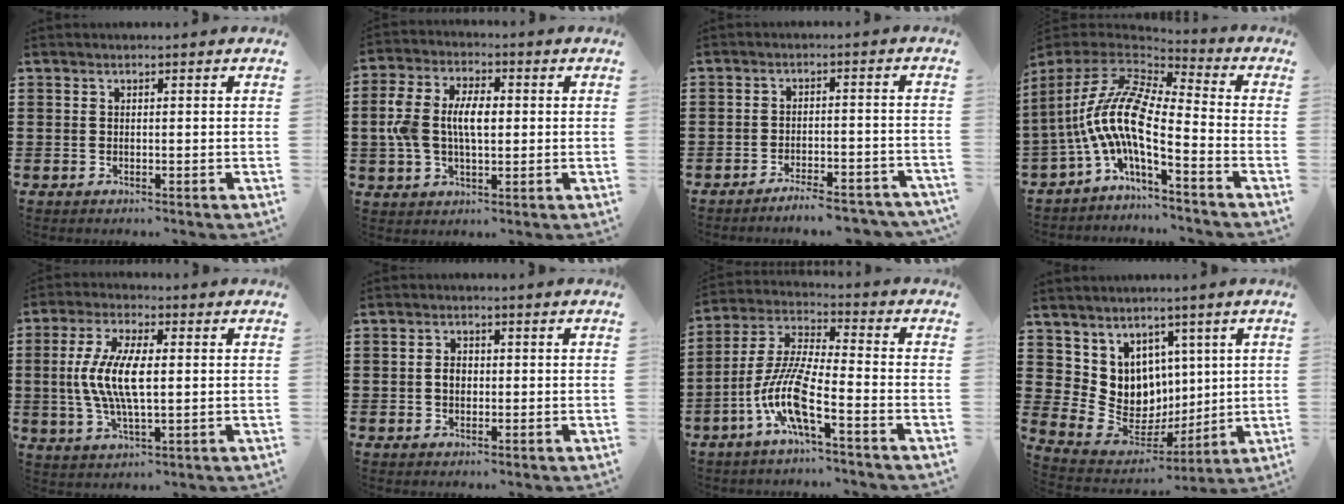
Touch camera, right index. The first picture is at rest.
{"total": 7.9, "force": [0.2, 4.4, 6.6], "torque": [-0.150, 0.009, -0.003]}
{"total": 4.2, "force": [-4.0, 0.0, 1.3], "torque": [-0.023, -0.001, -0.077]}
{"total": 9.6, "force": [-2.5, 2.5, 8.9], "torque": [-0.220, -0.037, -0.071]}
{"total": 9.3, "force": [0.2, 3.4, 8.7], "torque": [-0.201, -0.005, -0.008]}
{"total": 2.2, "force": [-0.2, 1.5, 1.5], "torque": [-0.030, 0.007, -0.005]}
{"total": 10.0, "force": [-5.4, 1.2, 8.3], "torque": [-0.195, -0.017, -0.110]}
{"total": 8.7, "force": [2.5, 8.1, 1.9], "torque": [-0.094, -0.040, 0.055]}